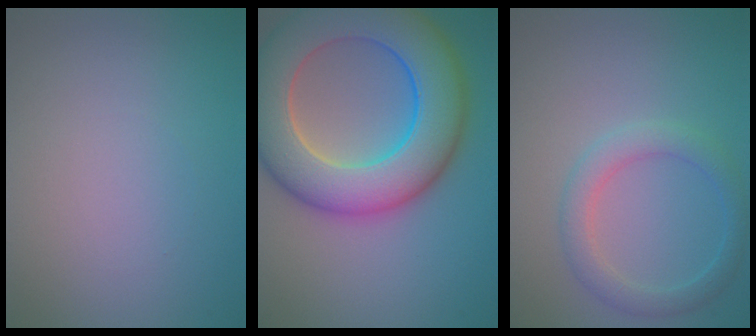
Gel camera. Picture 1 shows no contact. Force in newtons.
{"total": 11.9, "press": 11.9, "slide": 0.5}
{"total": 2.7, "press": 2.7, "slide": 0.1}